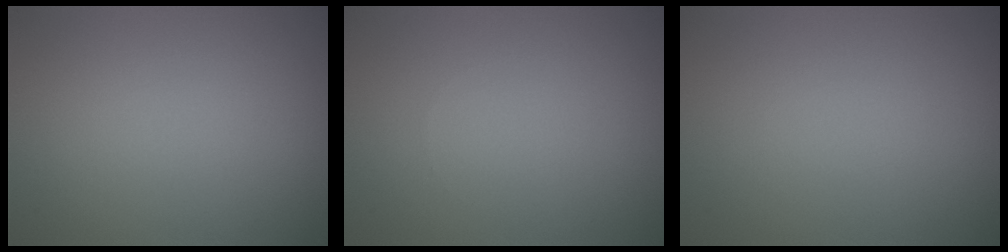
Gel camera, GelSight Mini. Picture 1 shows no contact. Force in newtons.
{"total": 0.0}
{"total": 0.0}